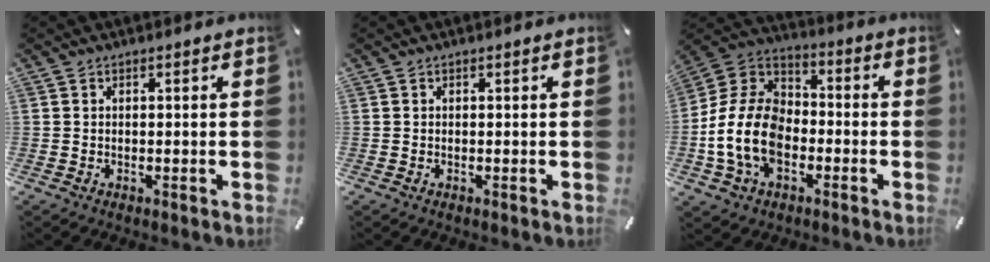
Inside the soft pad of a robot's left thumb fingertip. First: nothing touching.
{"total": 0.0}
{"total": 14.8, "force": [-4.5, 10.7, 9.2], "torque": [-0.216, 0.022, -0.086]}